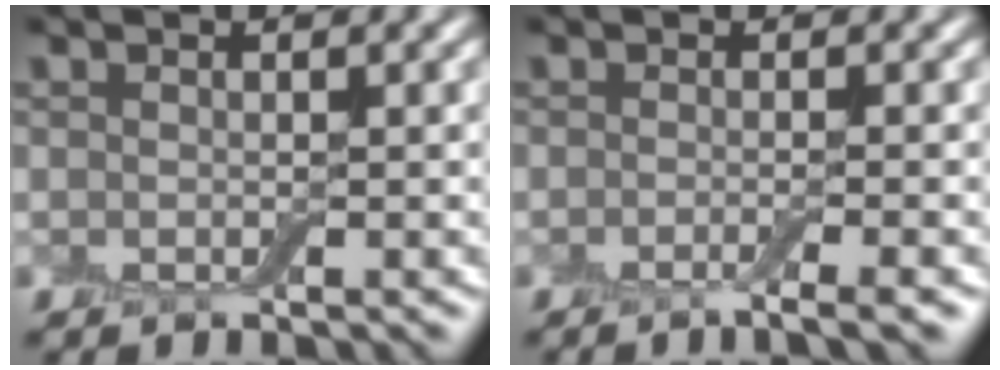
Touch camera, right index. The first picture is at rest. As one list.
[{"total": 2.7, "force": [-1.4, 0.6, 2.2], "torque": [-0.018, -0.001, -0.029]}]